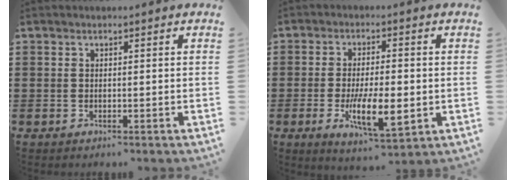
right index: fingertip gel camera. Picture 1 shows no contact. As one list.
[{"total": 9.3, "force": [-2.0, 3.6, 8.4], "torque": [-0.156, -0.014, -0.033]}]